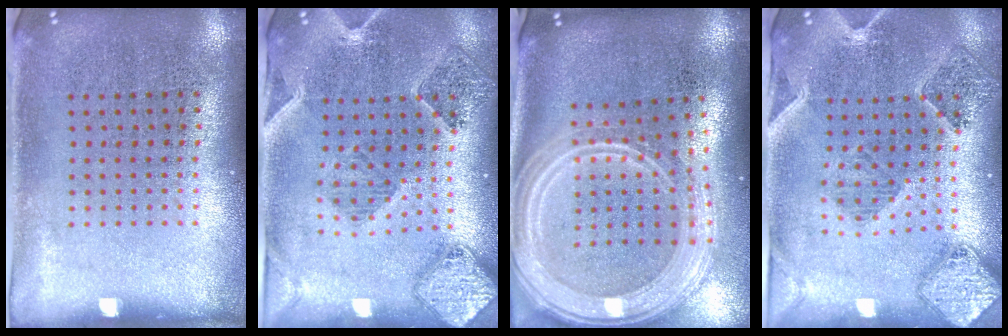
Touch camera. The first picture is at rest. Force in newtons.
{"total": 1.6, "press": 1.6, "slide": 0.3}
{"total": 3.2, "press": 2.6, "slide": 1.9}
{"total": 1.5, "press": 1.5, "slide": 0.2}